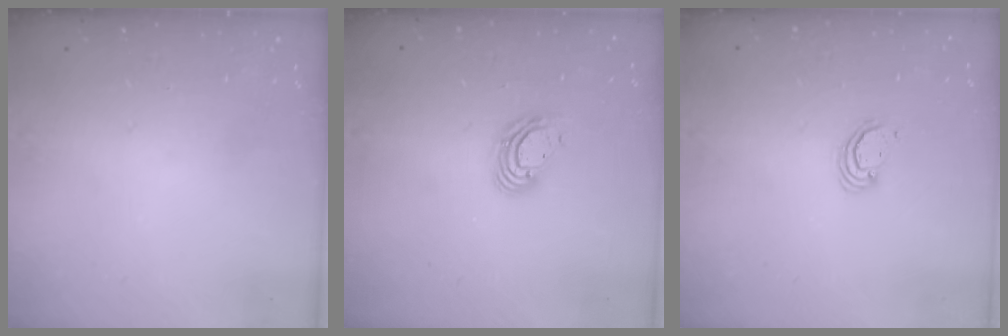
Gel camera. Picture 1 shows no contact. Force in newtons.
{"total": 8.7, "press": 8.6, "slide": 1.4}
{"total": 2.3, "press": 2.3, "slide": 0.2}